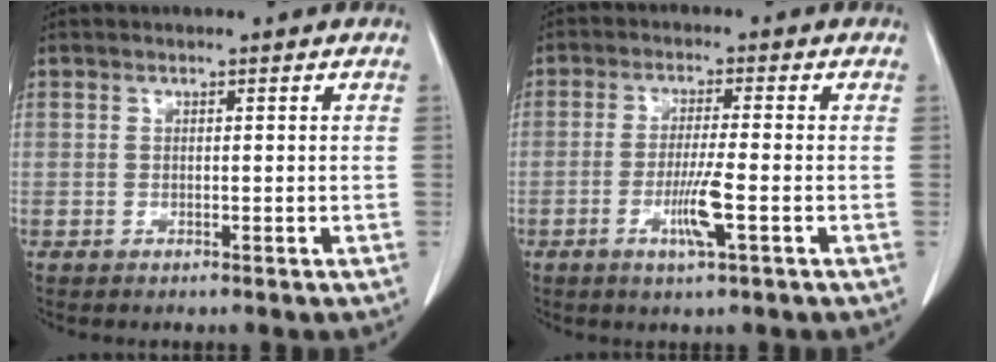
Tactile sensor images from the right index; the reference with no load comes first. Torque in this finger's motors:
{"motor_torque": [0.01, -0.02, 0.08, 0.06]}